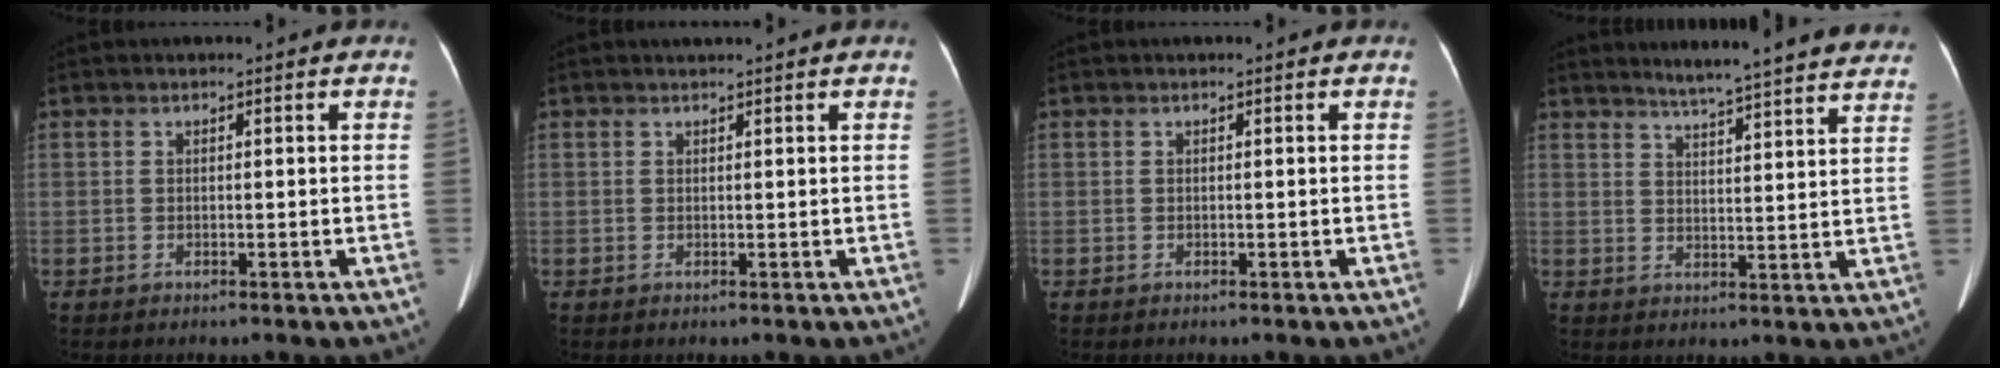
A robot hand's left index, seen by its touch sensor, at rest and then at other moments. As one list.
[{"total": 0.8, "force": [0.8, 0.0, 0.2], "torque": [-0.009, 0.010, 0.016]}, {"total": 0.0}, {"total": 18.2, "force": [16.8, 0.8, 6.9], "torque": [-0.092, -0.022, 0.203]}]